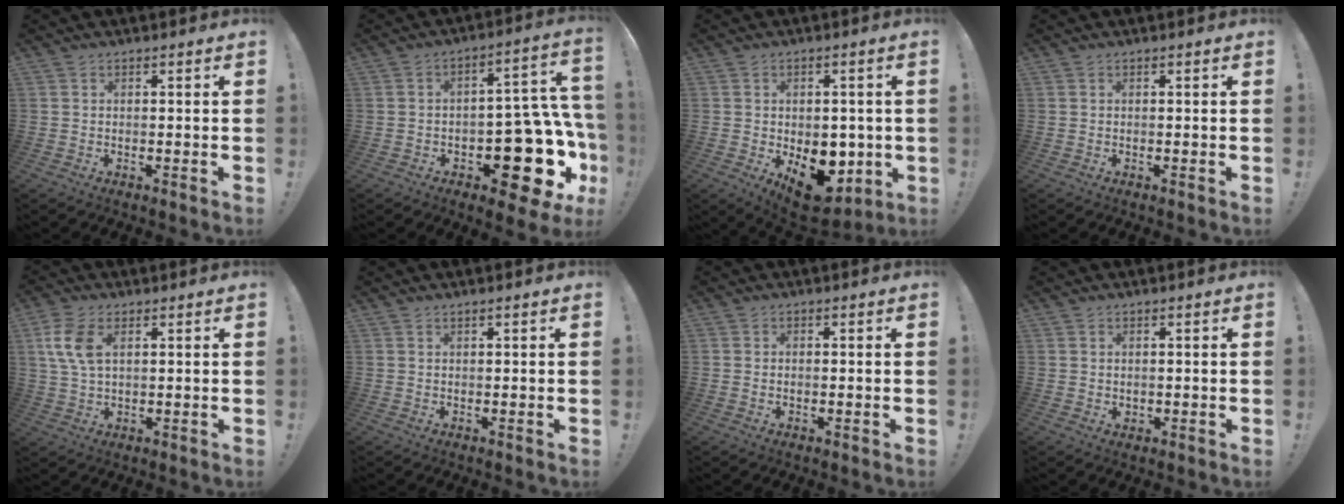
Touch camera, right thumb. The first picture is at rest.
{"total": 21.1, "force": [-7.9, 11.0, 16.1], "torque": [-0.163, 0.050, -0.110]}
{"total": 13.7, "force": [-4.2, 9.6, 8.7], "torque": [-0.069, 0.024, -0.055]}
{"total": 0.0}
{"total": 8.6, "force": [3.1, 4.9, 6.5], "torque": [-0.128, -0.005, 0.055]}
{"total": 0.7, "force": [0.5, -0.1, 0.4], "torque": [-0.005, -0.002, 0.009]}
{"total": 0.6, "force": [-0.1, 0.5, 0.2], "torque": [-0.009, 0.004, -0.001]}
{"total": 1.3, "force": [0.8, 1.1, 0.1], "torque": [0.003, -0.003, 0.013]}